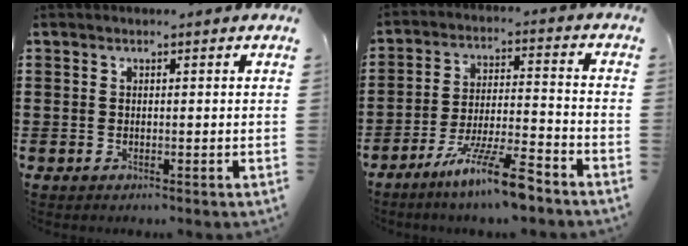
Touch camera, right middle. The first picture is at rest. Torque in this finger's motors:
{"motor_torque": [1.50, -0.64, 0.74, 0.21]}